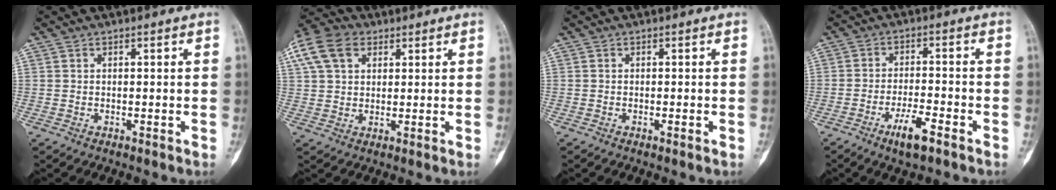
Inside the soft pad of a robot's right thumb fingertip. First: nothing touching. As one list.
[{"total": 13.7, "force": [6.0, 9.6, 7.8], "torque": [-0.169, 0.025, 0.107]}, {"total": 0.7, "force": [-0.3, 0.0, 0.7], "torque": [-0.012, 0.000, -0.003]}, {"total": 6.3, "force": [-3.8, 1.4, 4.8], "torque": [-0.090, 0.018, -0.065]}]